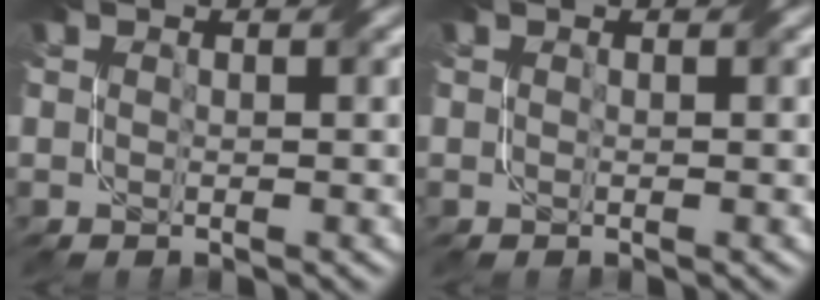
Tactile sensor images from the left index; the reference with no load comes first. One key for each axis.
{"total": 0.0}